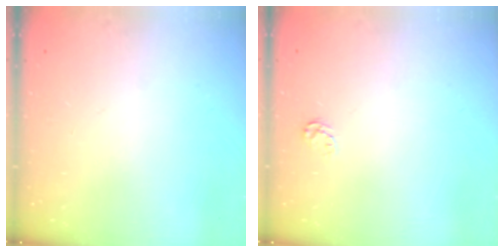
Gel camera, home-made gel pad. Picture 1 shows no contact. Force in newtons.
{"total": 2.6, "press": 2.6, "slide": 0.4}